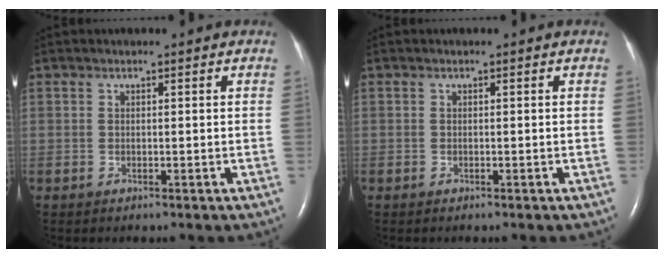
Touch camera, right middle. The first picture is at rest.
{"total": 0.0}